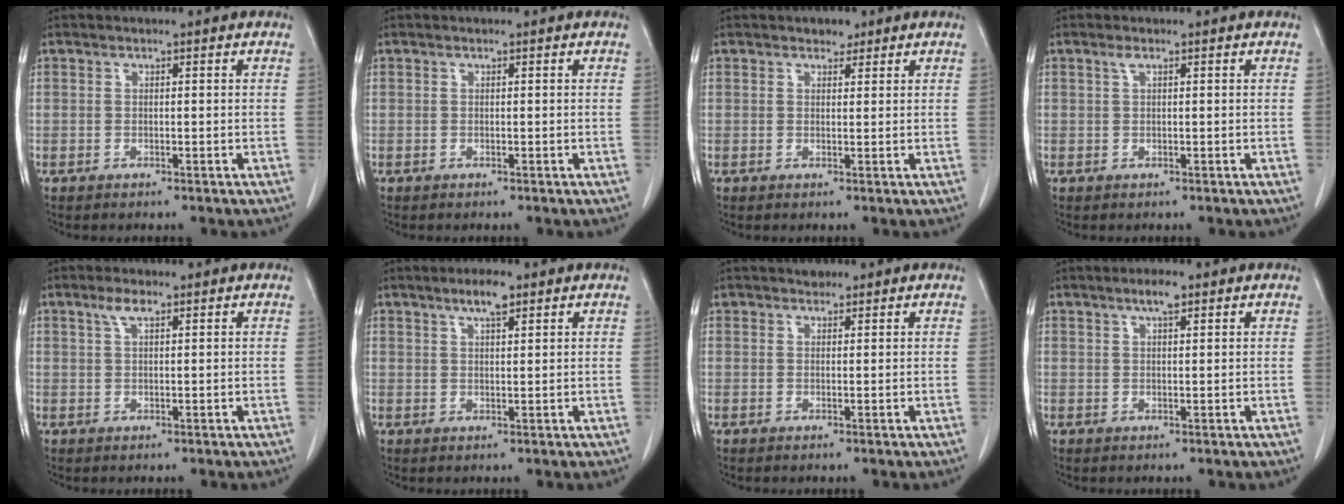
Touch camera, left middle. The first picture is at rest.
{"total": 0.0}
{"total": 1.6, "force": [1.1, 1.0, 0.4], "torque": [-0.007, -0.001, 0.015]}
{"total": 0.7, "force": [0.4, 0.2, 0.6], "torque": [-0.015, 0.005, 0.007]}
{"total": 2.3, "force": [1.4, 0.7, 1.7], "torque": [-0.041, 0.007, 0.030]}
{"total": 3.5, "force": [2.4, 0.7, 2.5], "torque": [-0.049, 0.003, 0.041]}
{"total": 1.4, "force": [1.1, 0.8, 0.2], "torque": [-0.007, 0.005, 0.017]}
{"total": 2.6, "force": [1.7, 0.5, 1.9], "torque": [-0.038, 0.004, 0.029]}